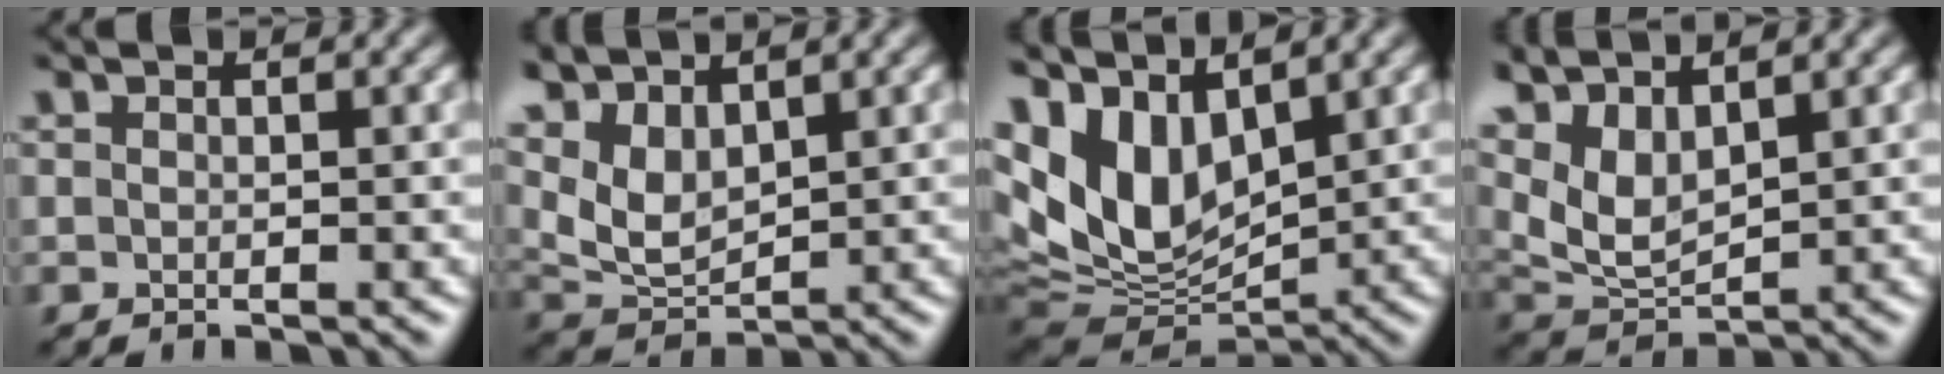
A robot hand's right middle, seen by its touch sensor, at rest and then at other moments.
{"total": 5.1, "force": [3.4, 2.5, 2.9], "torque": [-0.073, 0.001, 0.071]}
{"total": 10.1, "force": [4.0, 5.9, 7.2], "torque": [-0.154, -0.004, 0.078]}
{"total": 5.4, "force": [3.6, 2.3, 3.3], "torque": [-0.083, 0.001, 0.078]}